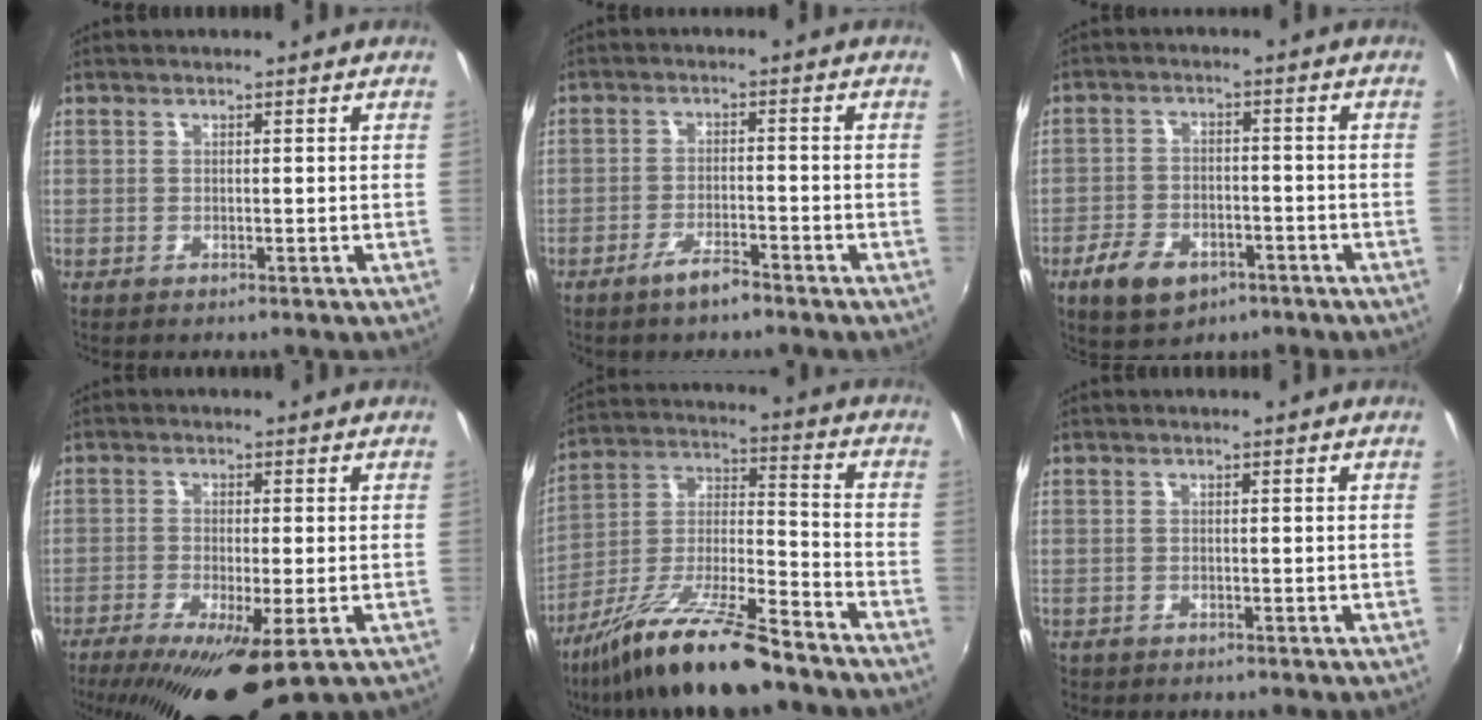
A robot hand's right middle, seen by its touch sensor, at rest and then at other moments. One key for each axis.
{"total": 4.2, "fx": -3.3, "fy": 0.9, "fz": 2.4, "tx": -0.059, "ty": -0.001, "tz": -0.058}
{"total": 9.8, "fx": -5.6, "fy": 6.0, "fz": 5.4, "tx": -0.134, "ty": -0.004, "tz": -0.084}
{"total": 13.3, "fx": -8.0, "fy": 2.9, "fz": 10.3, "tx": -0.207, "ty": -0.047, "tz": -0.129}
{"total": 17.8, "fx": -13.3, "fy": 3.2, "fz": 11.3, "tx": -0.218, "ty": -0.007, "tz": -0.238}
{"total": 1.1, "fx": -0.8, "fy": 0.8, "fz": 0.1, "tx": -0.008, "ty": -0.002, "tz": -0.015}